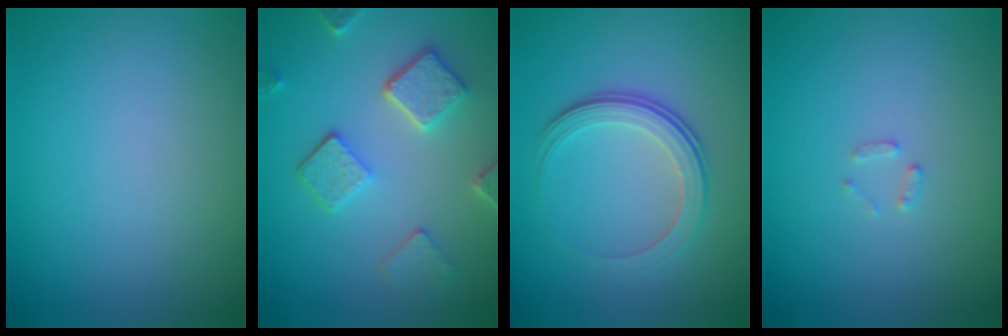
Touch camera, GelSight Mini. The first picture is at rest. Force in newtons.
{"total": 4.8, "press": 3.7, "slide": 3.0}
{"total": 3.5, "press": 2.6, "slide": 2.4}
{"total": 0.9, "press": 0.9, "slide": 0.2}